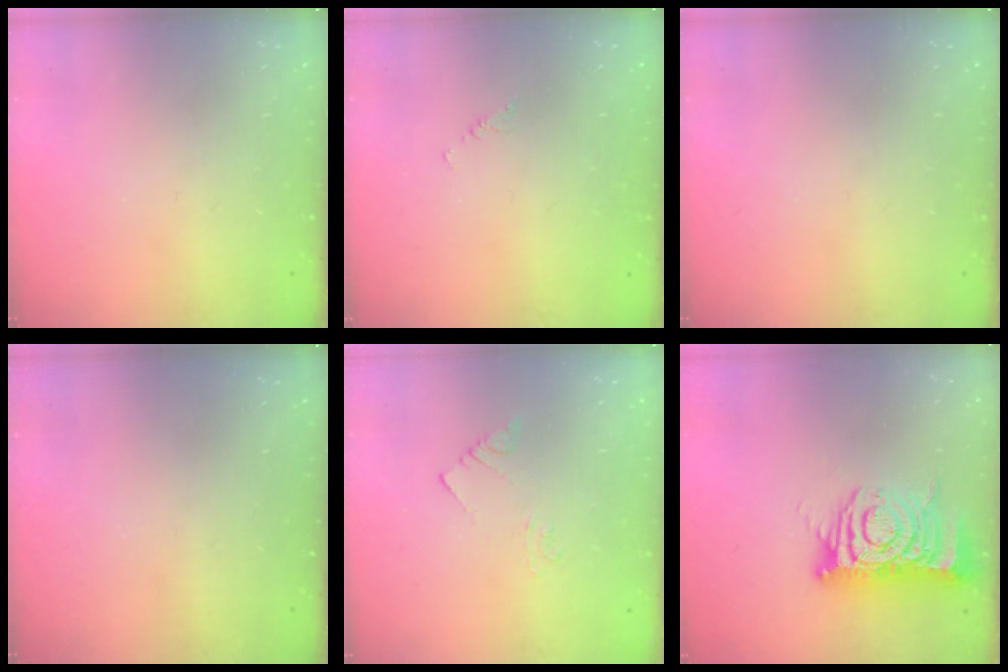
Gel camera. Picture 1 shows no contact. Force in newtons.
{"total": 1.2, "press": 1.2, "slide": 0.2}
{"total": 0.0}
{"total": 0.0}
{"total": 2.1, "press": 2.1, "slide": 0.3}
{"total": 11.5, "press": 11.4, "slide": 1.4}